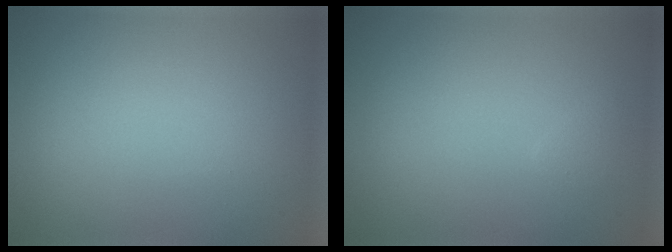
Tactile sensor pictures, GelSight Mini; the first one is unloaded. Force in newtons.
{"total": 0.6, "press": 0.5, "slide": 0.1}